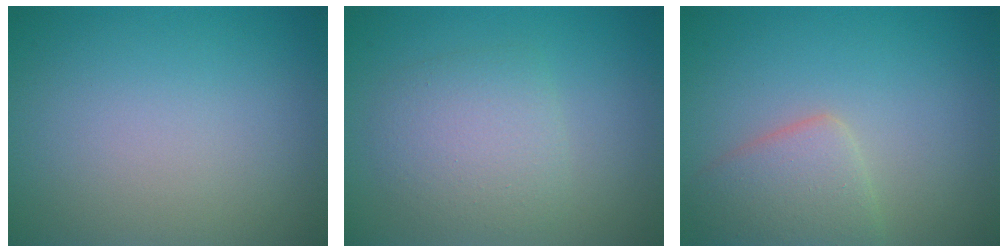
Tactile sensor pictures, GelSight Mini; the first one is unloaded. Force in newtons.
{"total": 3.5, "press": 3.5, "slide": 0.1}
{"total": 3.6, "press": 3.6, "slide": 0.2}